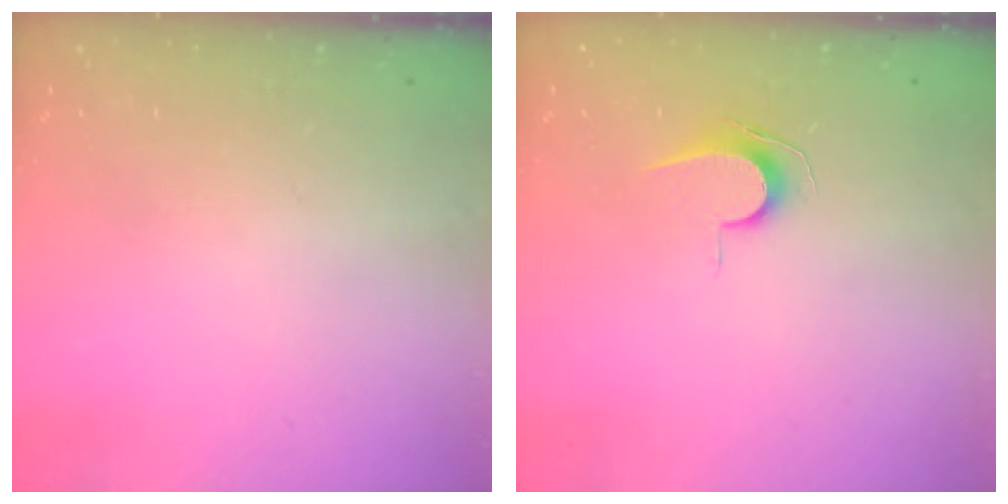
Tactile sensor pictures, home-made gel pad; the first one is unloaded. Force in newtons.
{"total": 7.0, "press": 7.0, "slide": 0.6}